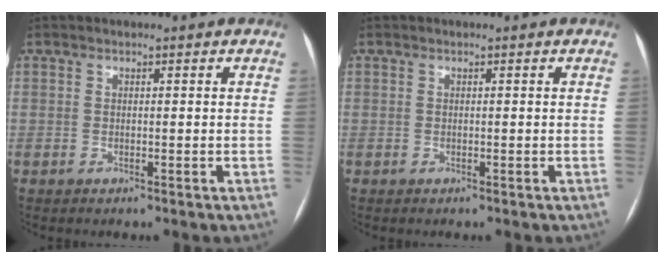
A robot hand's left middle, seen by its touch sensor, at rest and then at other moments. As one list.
[{"total": 0.0}]